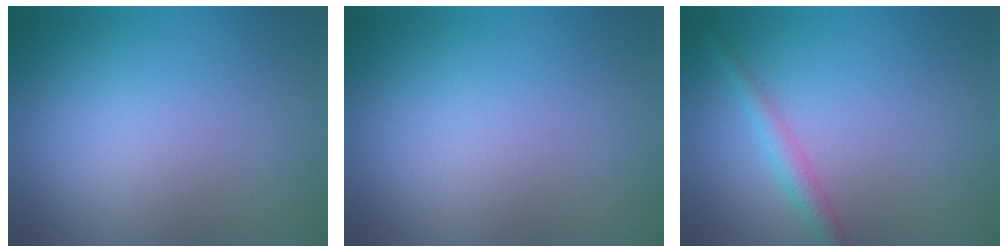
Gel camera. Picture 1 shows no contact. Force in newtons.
{"total": 0.0}
{"total": 2.0, "press": 2.0, "slide": 0.1}